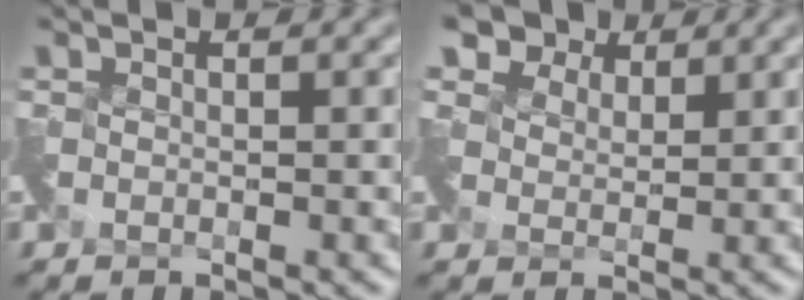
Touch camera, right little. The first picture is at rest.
{"total": 4.0, "force": [3.2, 2.4, 0.5], "torque": [-0.023, 0.005, 0.052]}